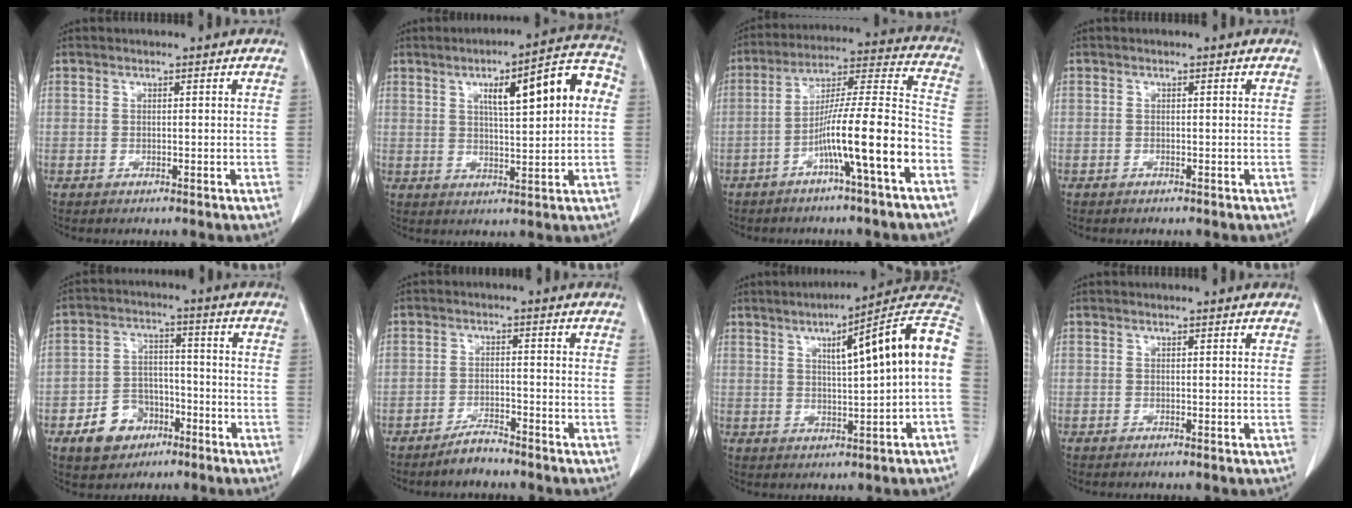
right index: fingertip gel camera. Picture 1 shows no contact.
{"total": 12.4, "force": [2.8, 1.8, 12.0], "torque": [-0.164, 0.033, 0.038]}
{"total": 14.0, "force": [-6.1, -0.4, 12.6], "torque": [-0.209, 0.018, -0.103]}
{"total": 0.0}
{"total": 8.0, "force": [-4.1, 6.1, 3.1], "torque": [-0.063, 0.019, -0.060]}
{"total": 3.3, "force": [-3.0, 0.8, 1.1], "torque": [-0.020, -0.001, -0.054]}
{"total": 14.1, "force": [2.3, 0.4, 13.9], "torque": [-0.191, 0.030, 0.029]}
{"total": 0.0}